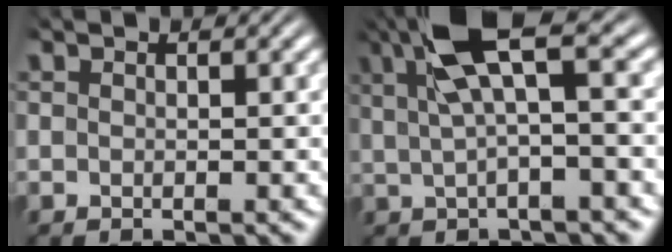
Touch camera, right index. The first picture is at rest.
{"total": 6.9, "force": [2.6, 1.8, 6.1], "torque": [-0.102, 0.015, 0.041]}